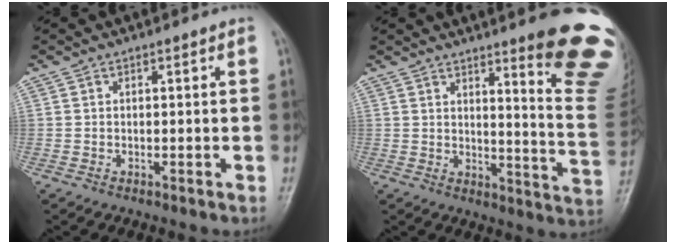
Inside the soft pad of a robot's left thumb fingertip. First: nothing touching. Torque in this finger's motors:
{"motor_torque": [3.20, 1.69, 1.35, -1.42, 0.29]}